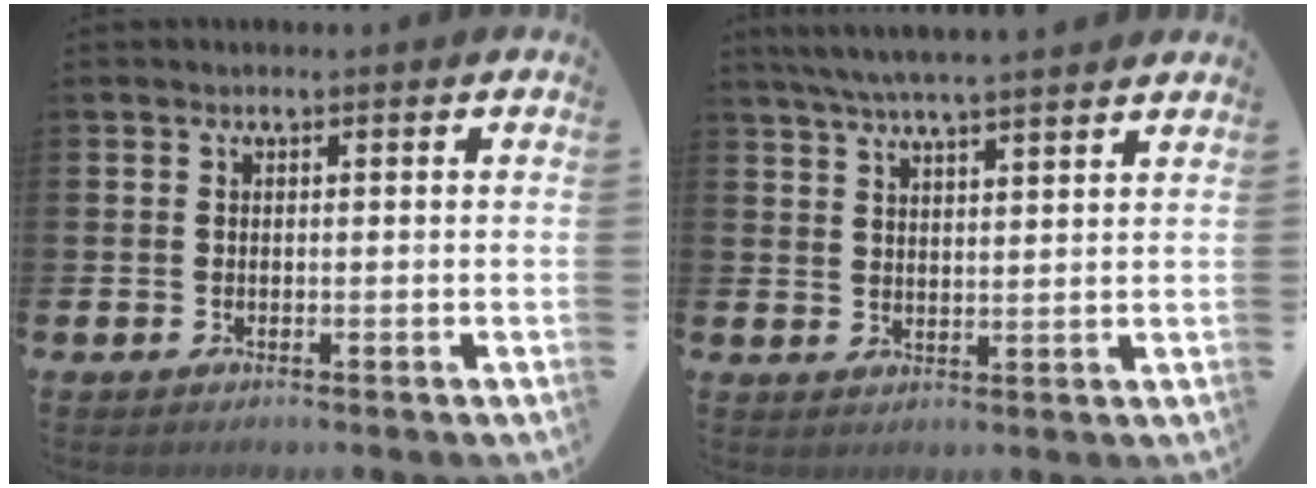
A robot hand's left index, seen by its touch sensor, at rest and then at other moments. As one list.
[{"total": 5.6, "force": [5.3, -0.4, 1.6], "torque": [-0.051, -0.021, 0.097]}]